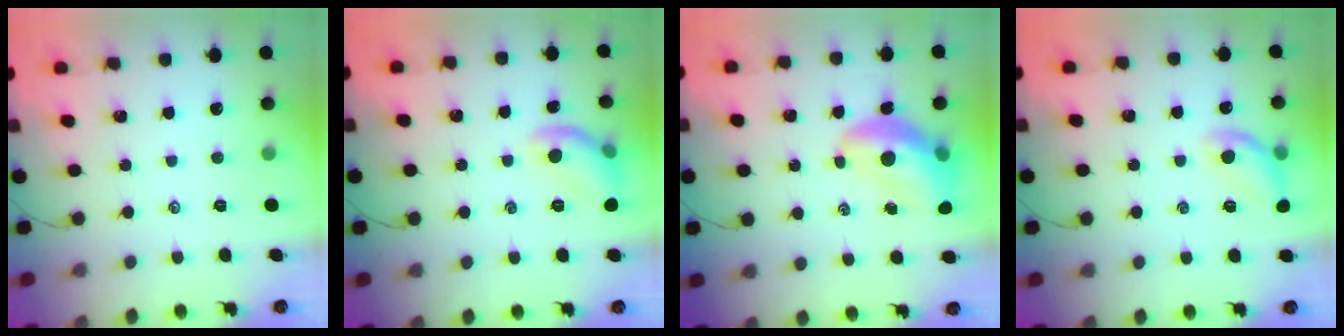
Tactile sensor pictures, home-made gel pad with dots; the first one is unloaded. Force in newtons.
{"total": 8.9, "press": 8.8, "slide": 1.3}
{"total": 12.9, "press": 12.4, "slide": 3.4}
{"total": 10.6, "press": 10.5, "slide": 1.5}